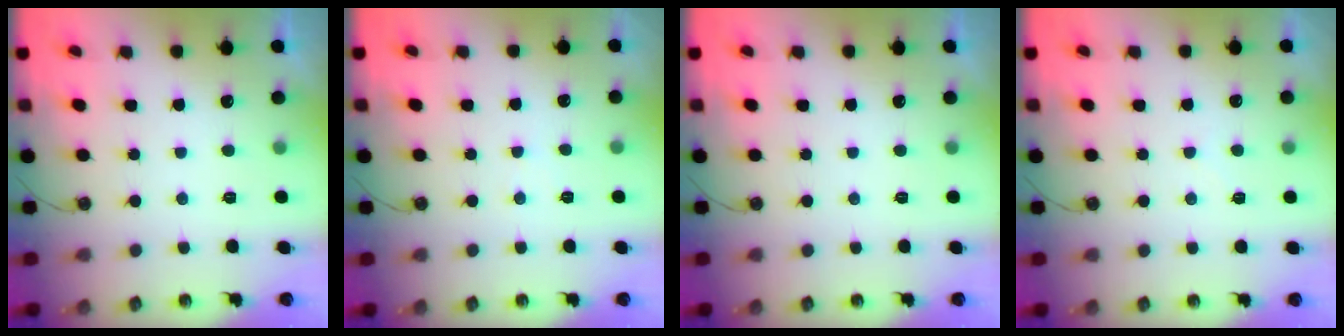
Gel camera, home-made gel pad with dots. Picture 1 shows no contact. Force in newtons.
{"total": 2.9, "press": 2.9, "slide": 0.5}
{"total": 0.0}
{"total": 3.4, "press": 3.4, "slide": 0.5}